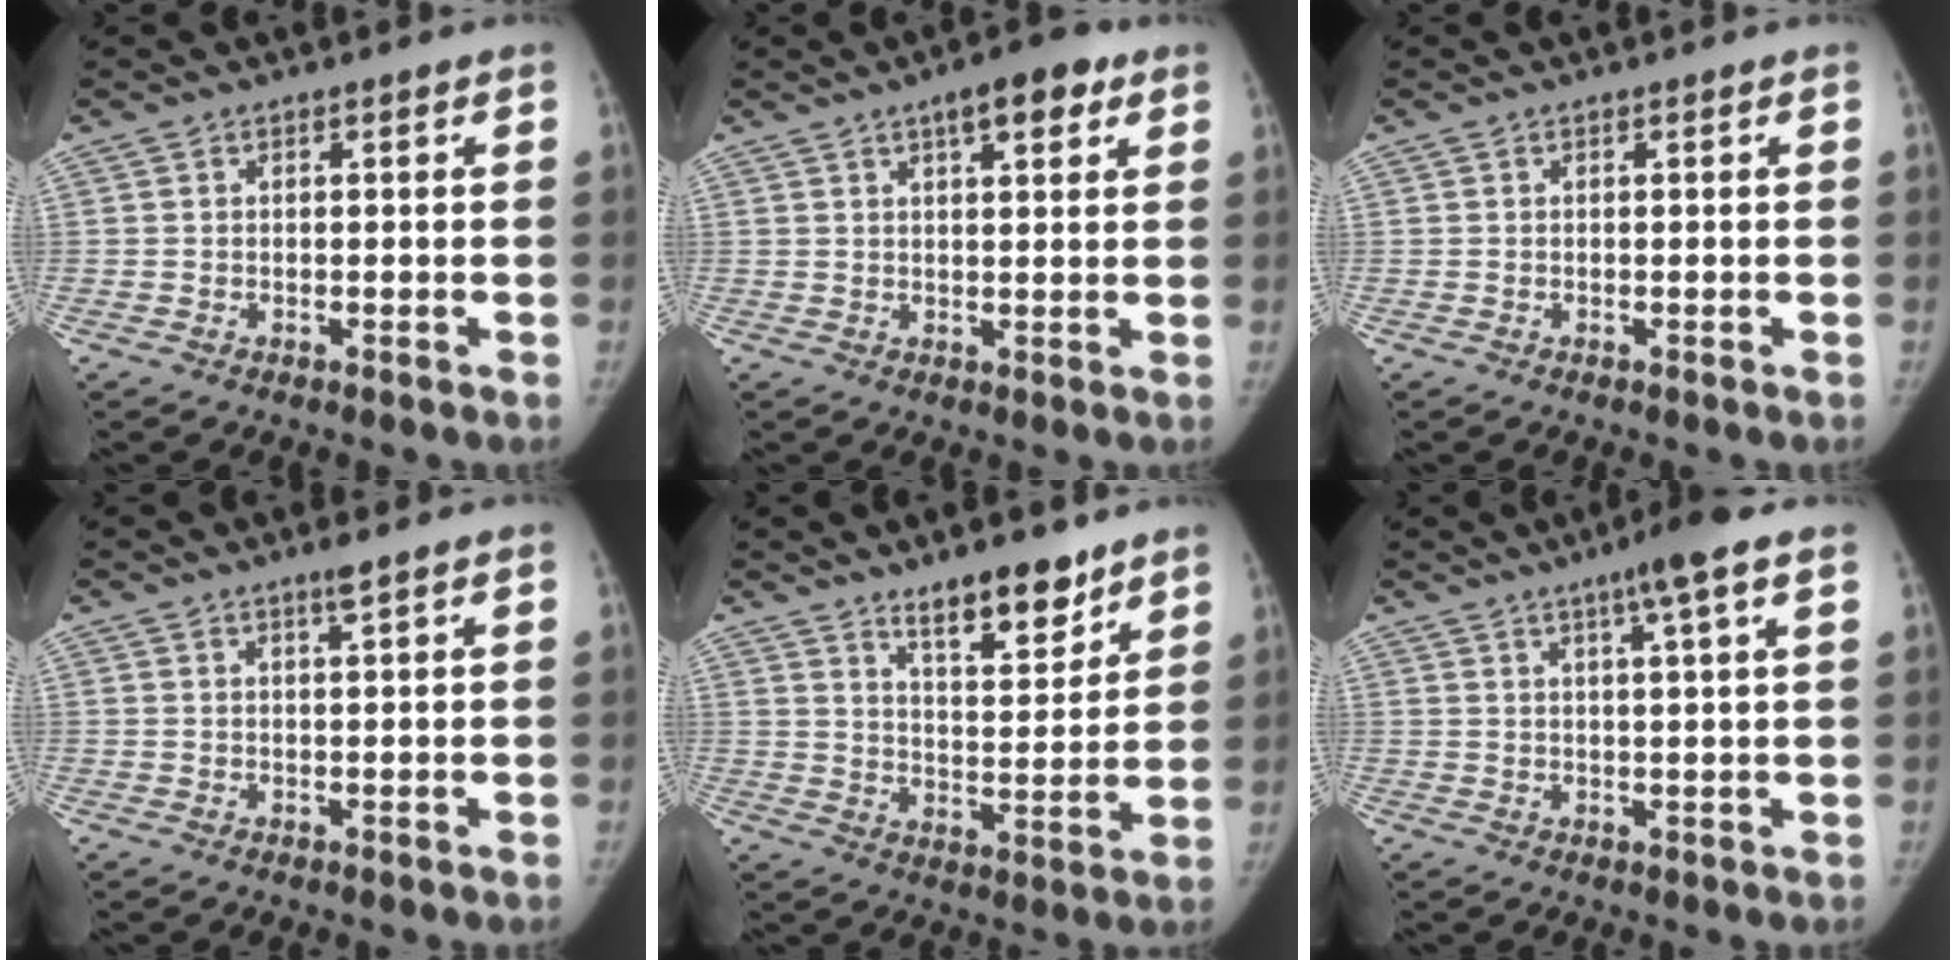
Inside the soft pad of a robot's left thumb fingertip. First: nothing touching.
{"total": 7.2, "force": [3.8, 2.7, 5.4], "torque": [-0.060, -0.007, 0.049]}
{"total": 0.0}
{"total": 1.7, "force": [1.2, 0.0, 1.2], "torque": [-0.022, -0.006, 0.022]}
{"total": 10.7, "force": [8.0, 3.6, 6.2], "torque": [-0.069, -0.062, 0.133]}
{"total": 7.3, "force": [4.3, 0.0, 5.8], "torque": [-0.087, -0.004, 0.064]}